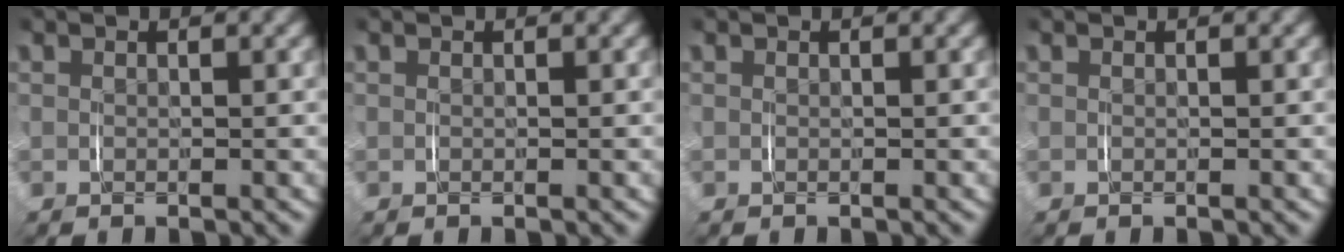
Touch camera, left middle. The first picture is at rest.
{"total": 0.0}
{"total": 0.0}
{"total": 0.0}